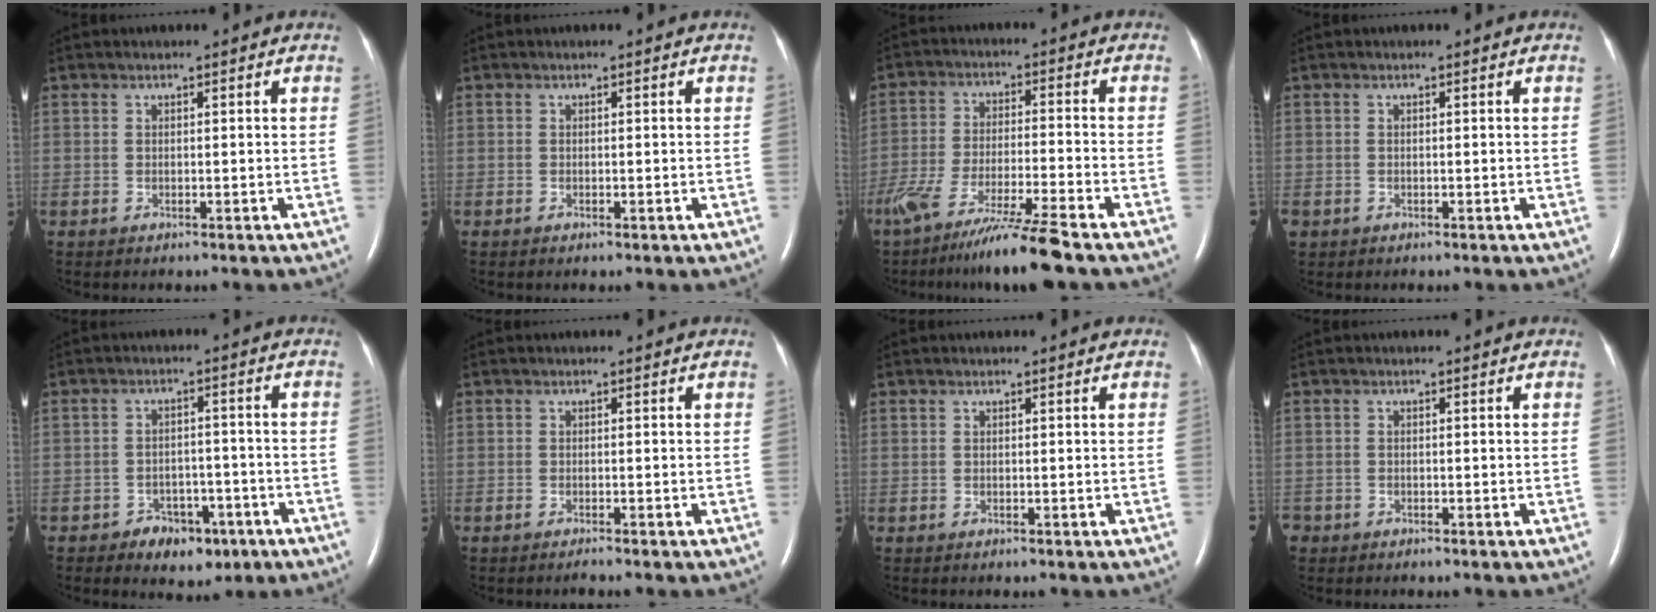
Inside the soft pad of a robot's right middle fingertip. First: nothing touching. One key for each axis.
{"total": 0.0}
{"total": 11.7, "fx": -8.9, "fy": -1.1, "fz": 7.5, "tx": -0.134, "ty": -0.041, "tz": -0.156}
{"total": 0.9, "fx": -0.5, "fy": 0.7, "fz": 0.3, "tx": -0.010, "ty": 0.002, "tz": -0.005}
{"total": 6.1, "fx": -3.5, "fy": 4.1, "fz": 2.8, "tx": -0.040, "ty": 0.014, "tz": -0.044}
{"total": 0.9, "fx": -0.8, "fy": -0.2, "fz": 0.4, "tx": -0.009, "ty": -0.001, "tz": -0.012}
{"total": 0.0}
{"total": 1.8, "fx": -1.3, "fy": 1.2, "fz": 0.3, "tx": -0.011, "ty": 0.000, "tz": -0.025}